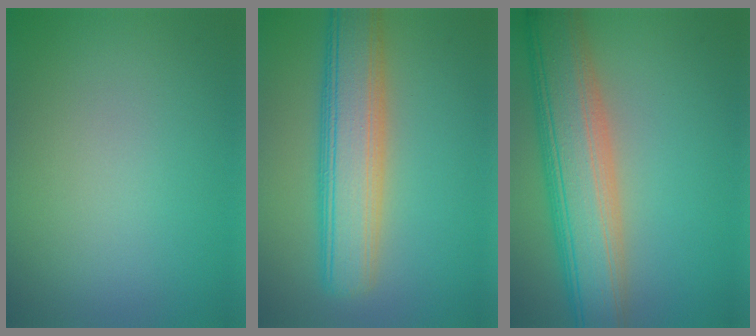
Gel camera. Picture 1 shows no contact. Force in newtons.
{"total": 7.6, "press": 7.6, "slide": 0.5}
{"total": 9.8, "press": 9.8, "slide": 0.5}